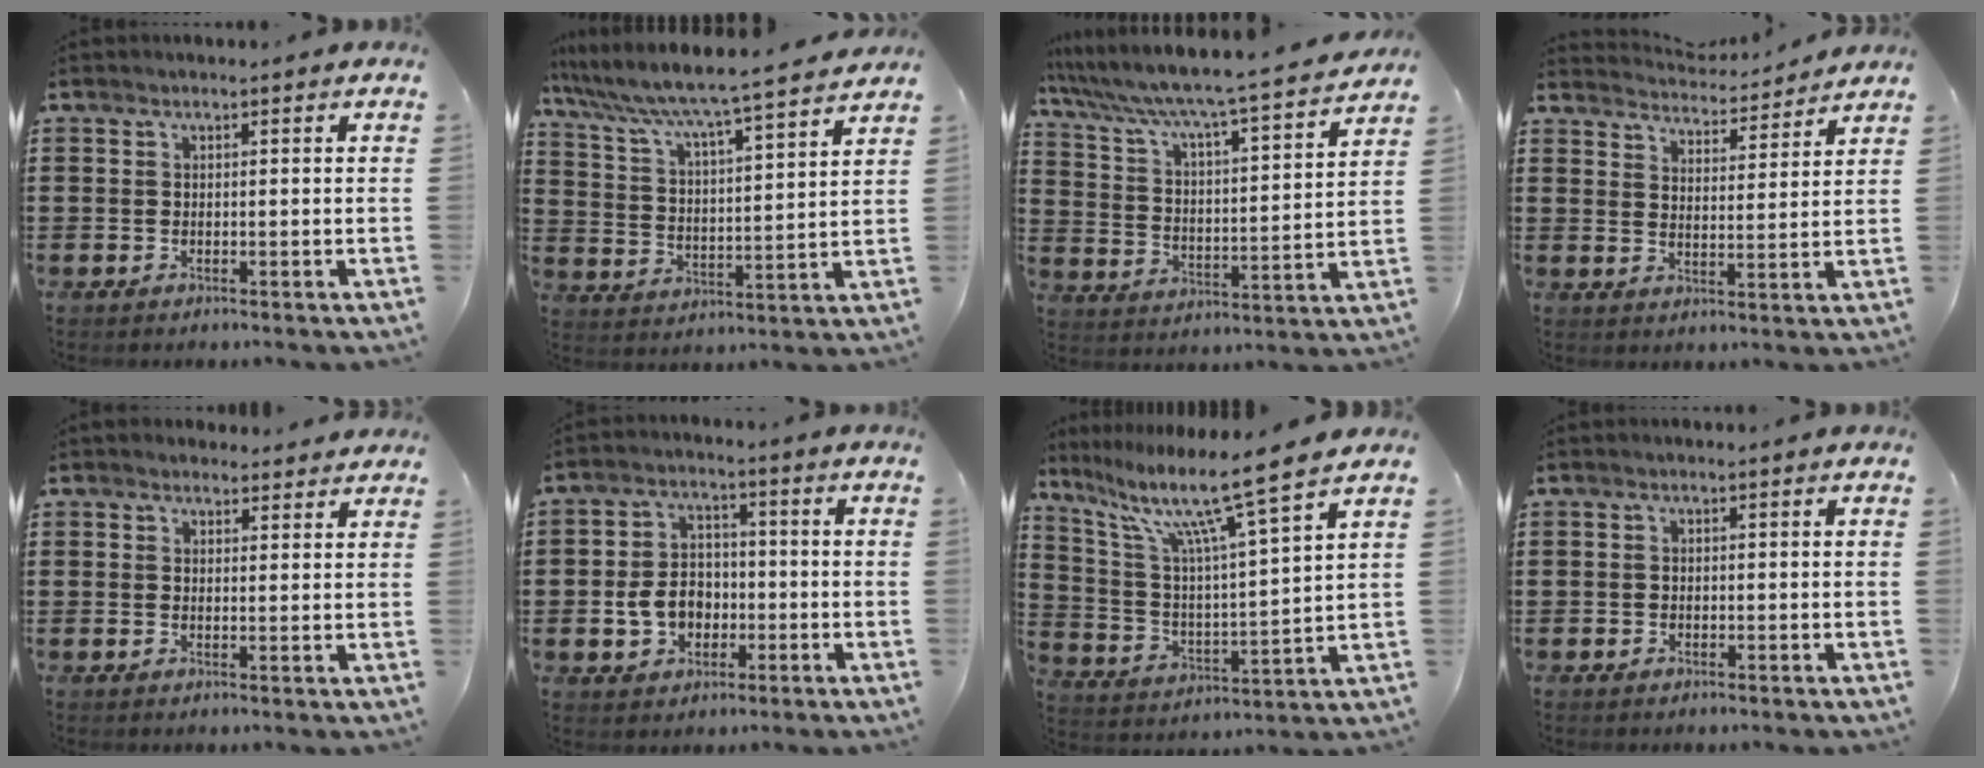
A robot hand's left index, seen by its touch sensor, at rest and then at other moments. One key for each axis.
{"total": 5.0, "fx": 4.5, "fy": -0.6, "fz": 2.0, "tx": -0.064, "ty": -0.047, "tz": 0.064}
{"total": 5.3, "fx": 4.7, "fy": -0.3, "fz": 2.5, "tx": -0.074, "ty": -0.049, "tz": 0.066}
{"total": 4.0, "fx": 4.0, "fy": -0.2, "fz": 0.2, "tx": -0.024, "ty": -0.029, "tz": 0.066}
{"total": 2.0, "fx": 1.9, "fy": 0.7, "fz": 0.0, "tx": -0.006, "ty": 0.000, "tz": 0.037}
{"total": 6.6, "fx": -1.7, "fy": 5.2, "fz": 3.7, "tx": -0.081, "ty": 0.007, "tz": -0.035}
{"total": 11.2, "fx": 8.4, "fy": -0.2, "fz": 7.3, "tx": -0.166, "ty": -0.056, "tz": 0.130}
{"total": 0.7, "fx": -0.3, "fy": 0.6, "fz": 0.1, "tx": -0.005, "ty": 0.002, "tz": -0.007}